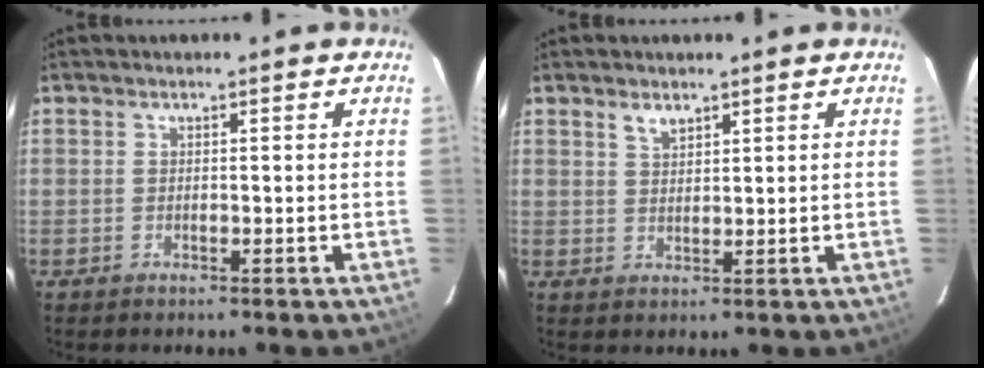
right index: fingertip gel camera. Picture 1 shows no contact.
{"total": 2.4, "force": [1.7, 1.1, 1.1], "torque": [-0.018, 0.003, 0.032]}